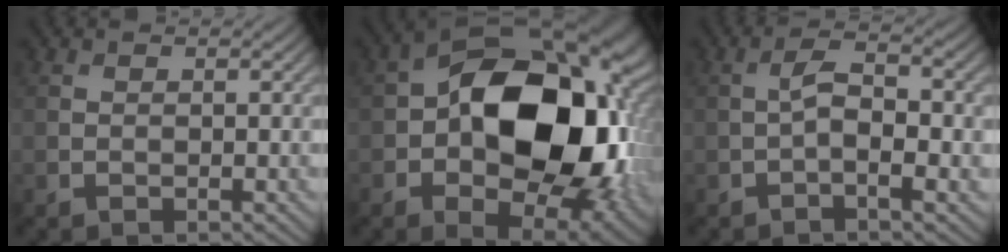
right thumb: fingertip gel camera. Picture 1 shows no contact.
{"total": 19.9, "force": [0.7, 13.0, 15.0], "torque": [-0.236, -0.028, 0.024]}
{"total": 3.6, "force": [-0.6, 1.1, 3.3], "torque": [-0.071, 0.005, -0.014]}